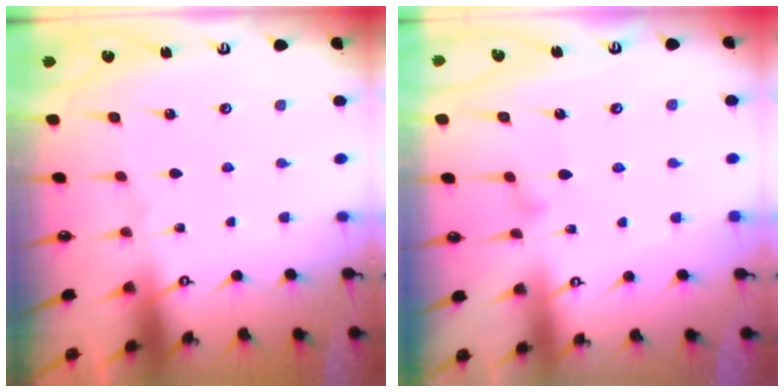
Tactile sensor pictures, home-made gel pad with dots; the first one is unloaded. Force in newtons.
{"total": 8.5, "press": 8.4, "slide": 0.6}